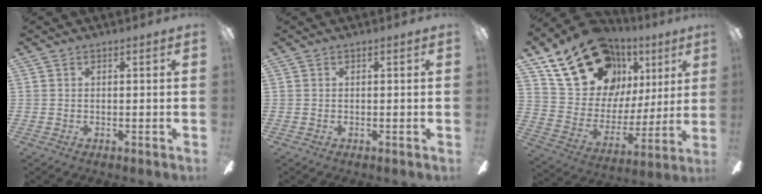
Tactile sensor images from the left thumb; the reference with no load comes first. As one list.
[{"total": 0.0}, {"total": 23.3, "force": [14.1, 15.0, 11.0], "torque": [-0.190, -0.063, 0.275]}]